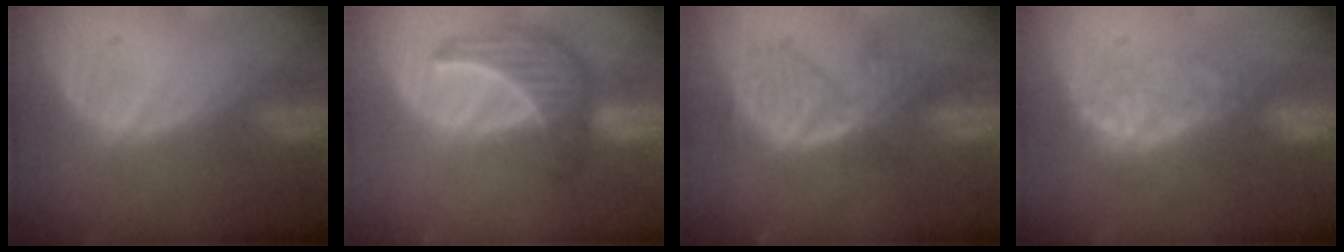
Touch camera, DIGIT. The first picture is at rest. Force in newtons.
{"total": 6.6, "press": 6.6, "slide": 0.9}
{"total": 7.2, "press": 6.5, "slide": 3.1}
{"total": 7.9, "press": 7.4, "slide": 2.9}